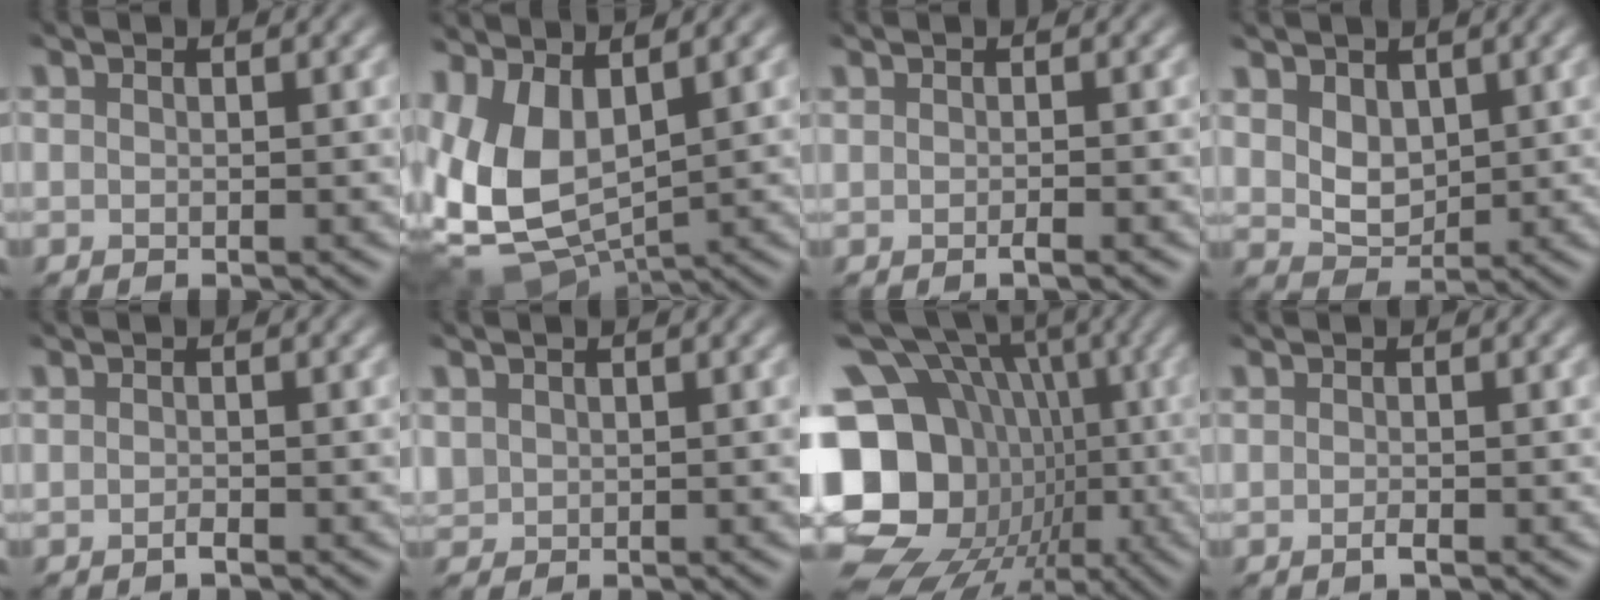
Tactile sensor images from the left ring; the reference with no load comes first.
{"total": 9.2, "force": [-0.3, 5.3, 7.6], "torque": [-0.182, -0.010, -0.002]}
{"total": 0.8, "force": [-0.2, 0.2, 0.8], "torque": [-0.013, -0.004, -0.005]}
{"total": 3.0, "force": [0.7, 2.2, 2.0], "torque": [-0.051, -0.012, 0.015]}
{"total": 0.8, "force": [-0.3, 0.2, 0.6], "torque": [-0.014, -0.005, -0.004]}
{"total": 1.5, "force": [0.7, 1.2, 0.7], "torque": [-0.027, 0.001, 0.020]}
{"total": 19.2, "force": [-5.2, 15.6, 10.0], "torque": [-0.157, 0.015, -0.131]}
{"total": 0.8, "force": [-0.1, 0.2, 0.8], "torque": [-0.016, -0.005, -0.001]}